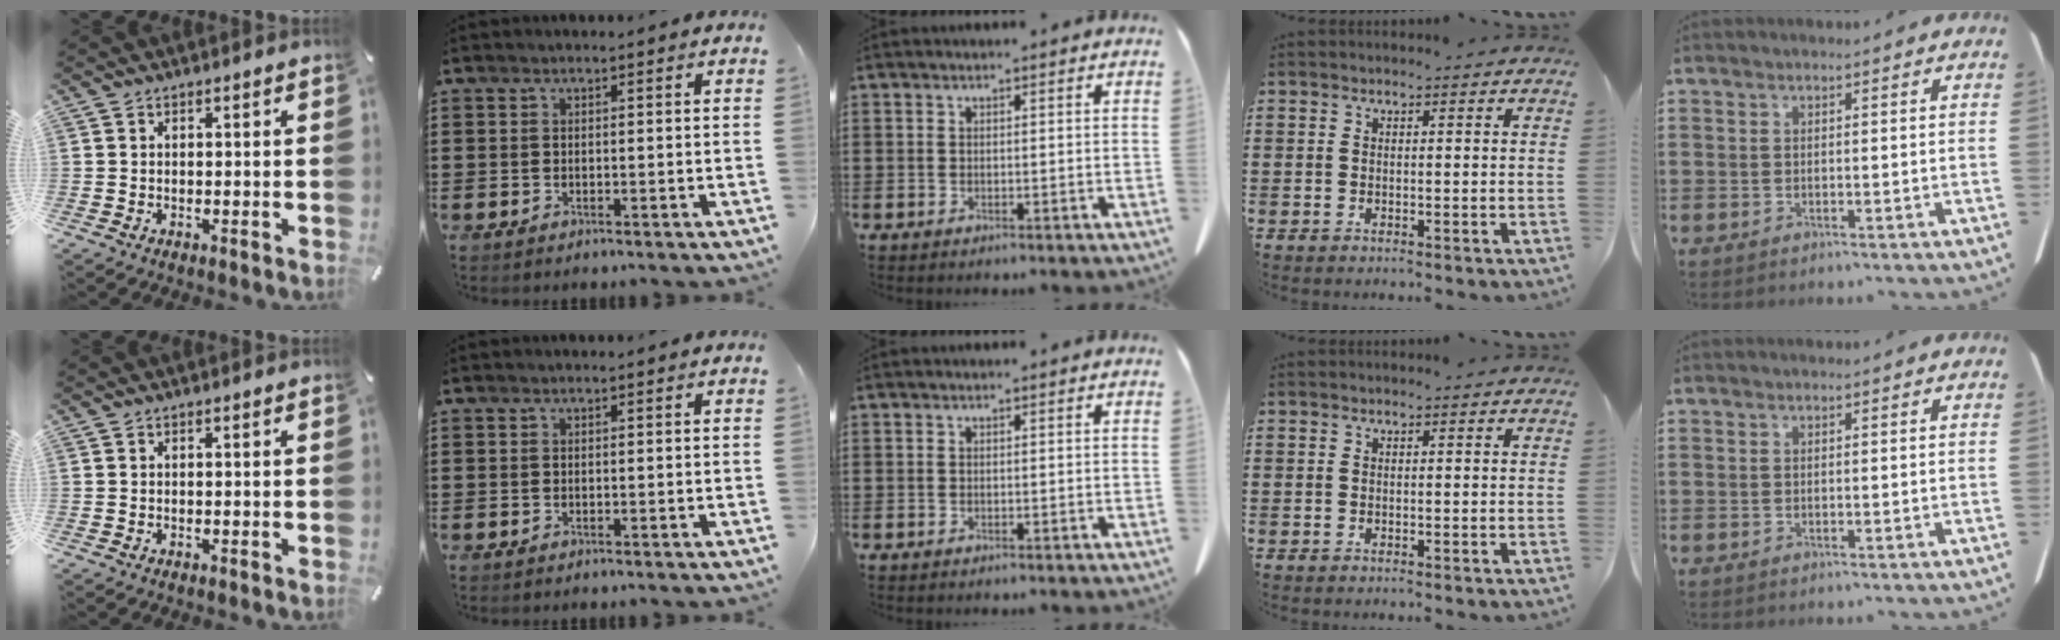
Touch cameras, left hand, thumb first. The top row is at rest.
{}